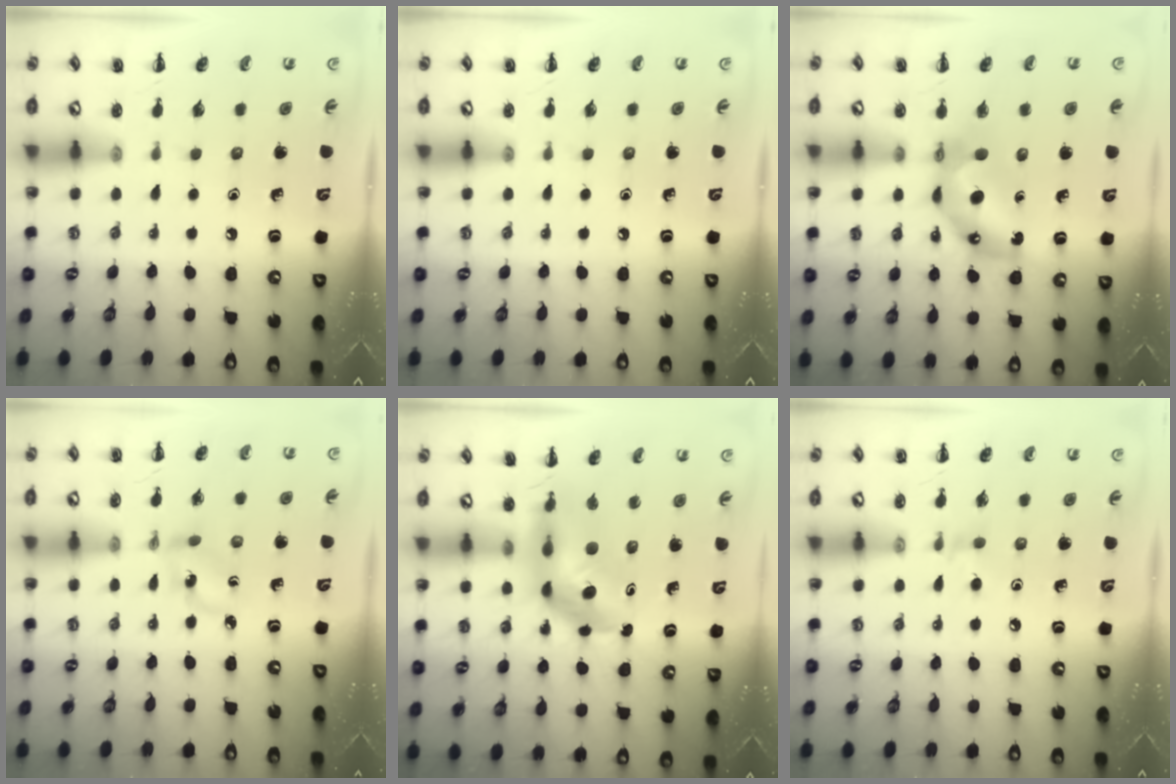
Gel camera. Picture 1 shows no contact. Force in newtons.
{"total": 0.0}
{"total": 8.1, "press": 7.8, "slide": 1.9}
{"total": 1.8, "press": 1.7, "slide": 0.5}
{"total": 6.3, "press": 6.0, "slide": 1.6}
{"total": 3.9, "press": 3.6, "slide": 1.6}